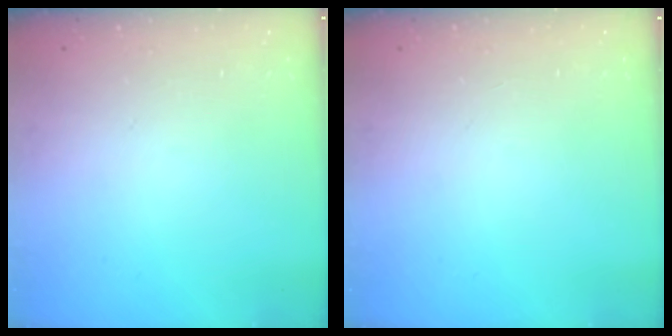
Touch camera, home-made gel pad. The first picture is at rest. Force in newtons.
{"total": 0.0}